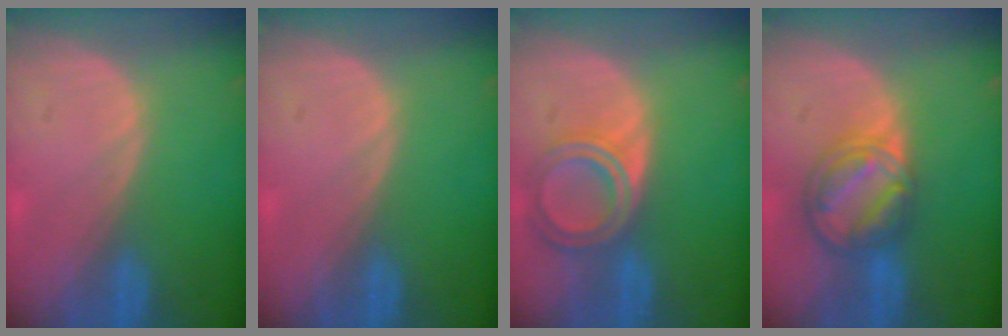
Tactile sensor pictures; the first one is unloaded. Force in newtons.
{"total": 0.0}
{"total": 6.4, "press": 5.7, "slide": 2.8}
{"total": 8.4, "press": 7.1, "slide": 4.5}